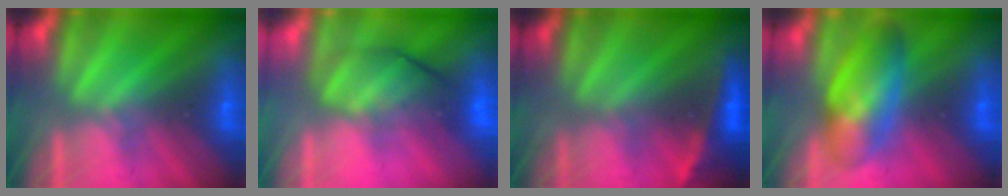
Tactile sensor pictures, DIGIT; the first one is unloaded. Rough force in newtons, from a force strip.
{"total": 5.8}
{"total": 2.2}
{"total": 7.4}